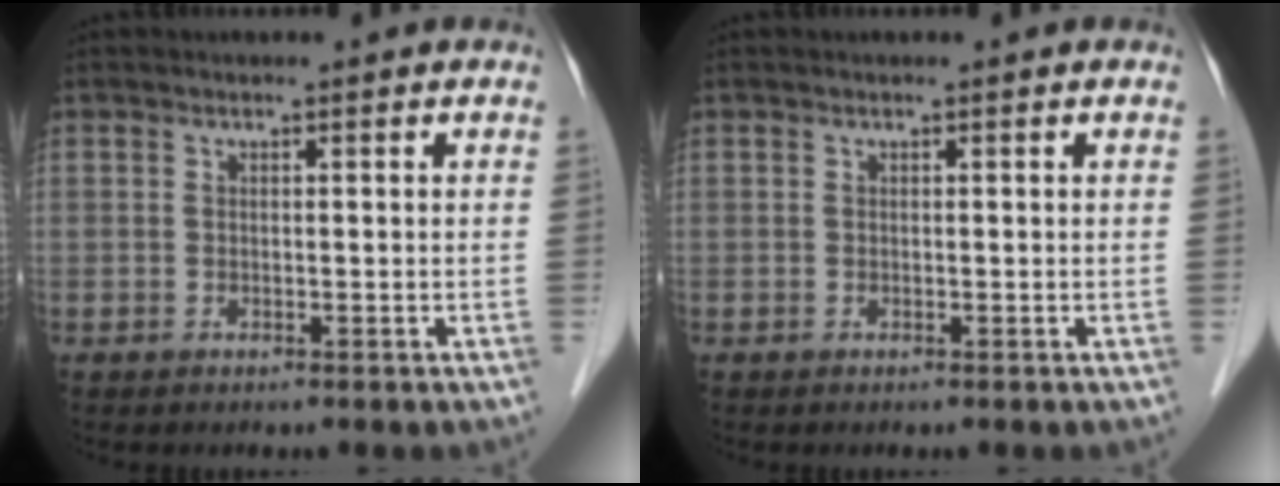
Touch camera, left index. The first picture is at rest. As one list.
[{"total": 0.0}]